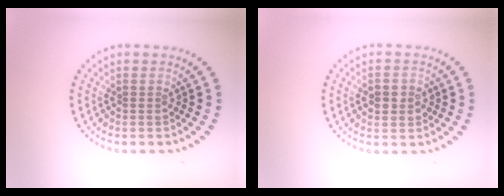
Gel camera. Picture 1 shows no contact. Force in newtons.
{"total": 2.3, "press": 2.3, "slide": 0.3}